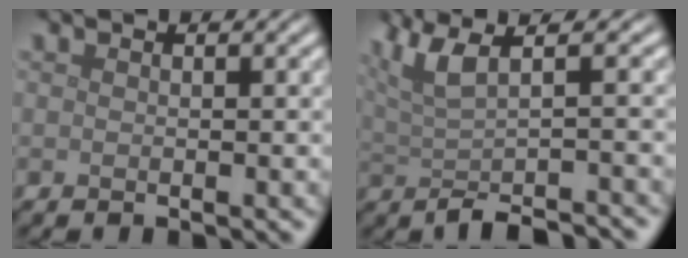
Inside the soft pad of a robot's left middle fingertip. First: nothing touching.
{"total": 6.6, "force": [-0.1, 2.3, 6.1], "torque": [-0.092, 0.002, -0.004]}